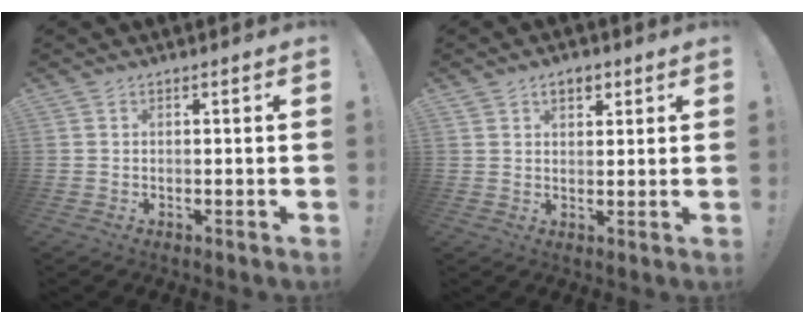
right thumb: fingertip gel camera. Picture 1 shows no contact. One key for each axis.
{"total": 4.5, "fx": 2.3, "fy": 3.0, "fz": 2.5, "tx": -0.024, "ty": -0.004, "tz": 0.039}